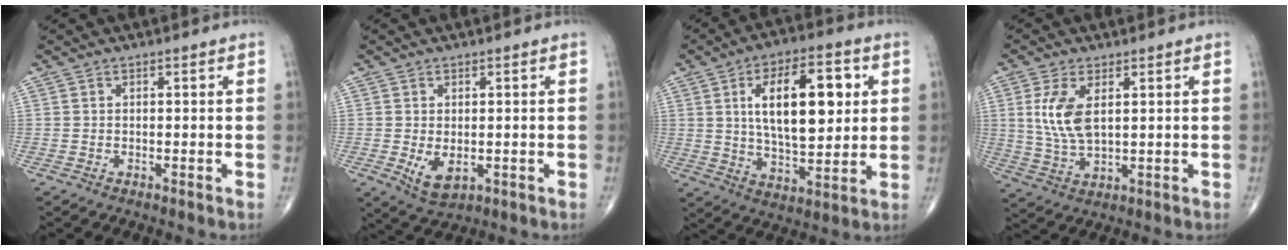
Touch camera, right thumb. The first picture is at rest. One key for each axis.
{"total": 4.7, "fx": -0.7, "fy": 2.7, "fz": 3.8, "tx": -0.060, "ty": -0.012, "tz": -0.001}
{"total": 18.1, "fx": 4.2, "fy": 8.4, "fz": 15.5, "tx": -0.225, "ty": -0.006, "tz": 0.071}
{"total": 8.3, "fx": 2.2, "fy": 4.1, "fz": 6.9, "tx": -0.146, "ty": -0.010, "tz": 0.052}